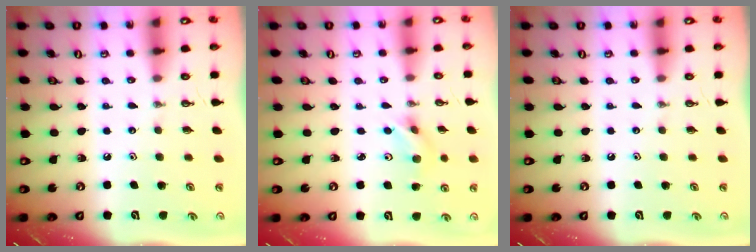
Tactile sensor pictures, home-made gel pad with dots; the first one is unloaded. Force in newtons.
{"total": 3.7, "press": 3.0, "slide": 2.2}
{"total": 0.0}